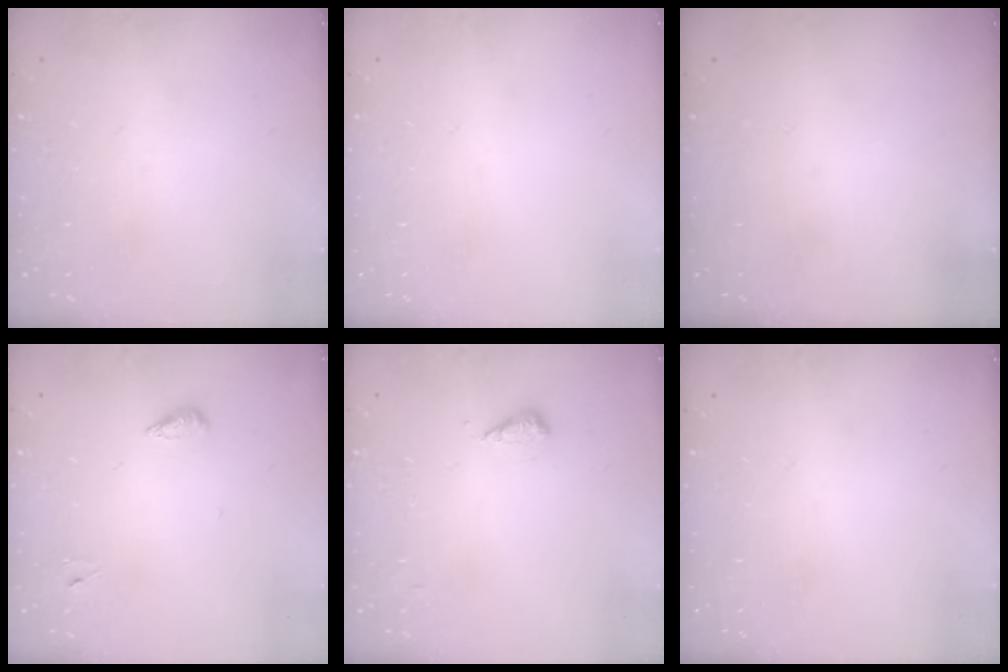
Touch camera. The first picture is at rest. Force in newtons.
{"total": 0.0}
{"total": 0.0}
{"total": 4.6, "press": 4.4, "slide": 1.0}
{"total": 8.3, "press": 8.3, "slide": 0.9}
{"total": 0.0}